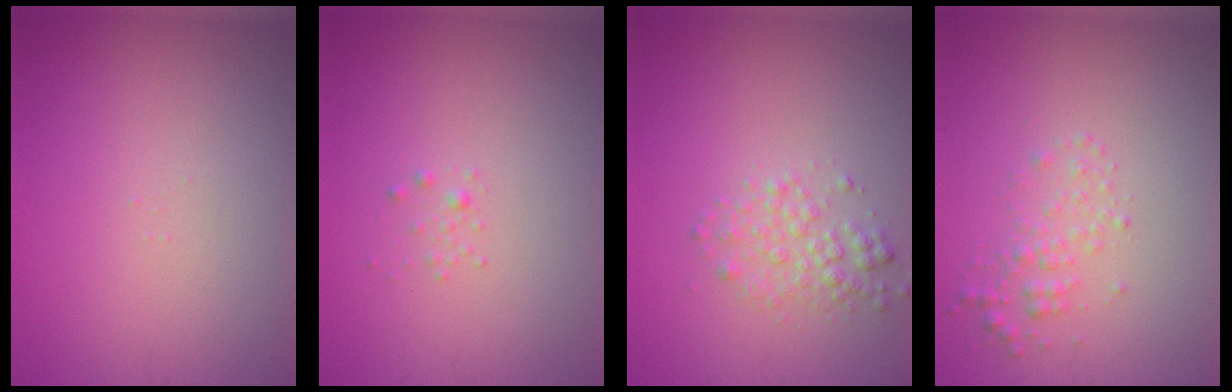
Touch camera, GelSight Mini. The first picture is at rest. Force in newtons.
{"total": 0.6, "press": 0.6, "slide": 0.0}
{"total": 2.1, "press": 2.1, "slide": 0.1}
{"total": 1.7, "press": 1.7, "slide": 0.0}